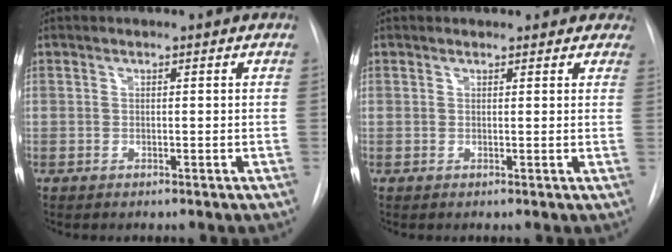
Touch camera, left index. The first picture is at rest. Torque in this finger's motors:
{"motor_torque": [0.05, -0.16, -0.11, 0.00]}